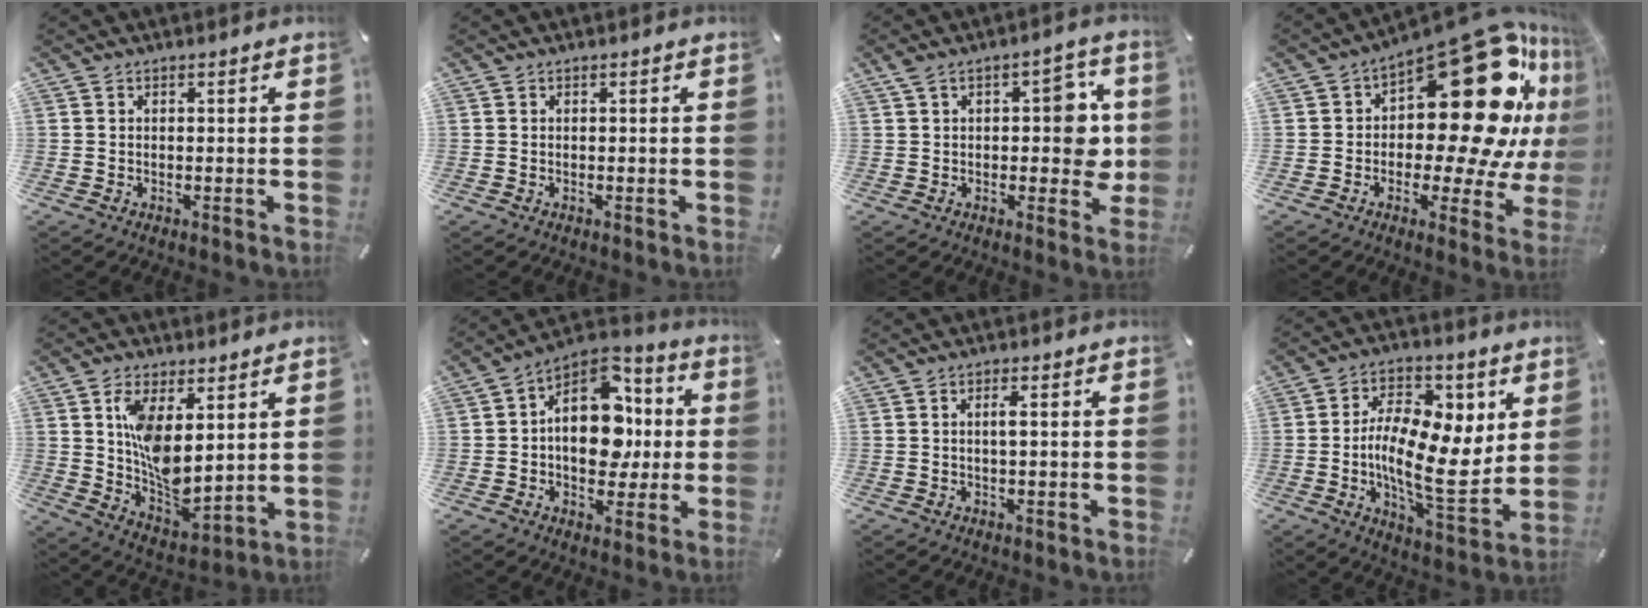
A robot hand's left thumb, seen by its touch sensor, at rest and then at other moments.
{"total": 0.0}
{"total": 12.3, "force": [1.2, 6.8, 10.1], "torque": [-0.114, -0.004, 0.018]}
{"total": 28.6, "force": [9.6, 13.8, 23.2], "torque": [-0.307, -0.087, 0.175]}
{"total": 11.4, "force": [4.1, 6.1, 8.7], "torque": [-0.159, -0.033, 0.079]}
{"total": 16.6, "force": [1.6, 11.9, 11.4], "torque": [-0.177, -0.013, 0.030]}
{"total": 2.6, "force": [0.2, 0.4, 2.5], "torque": [-0.049, -0.001, 0.002]}
{"total": 17.3, "force": [0.5, 9.0, 14.8], "torque": [-0.234, -0.020, 0.005]}